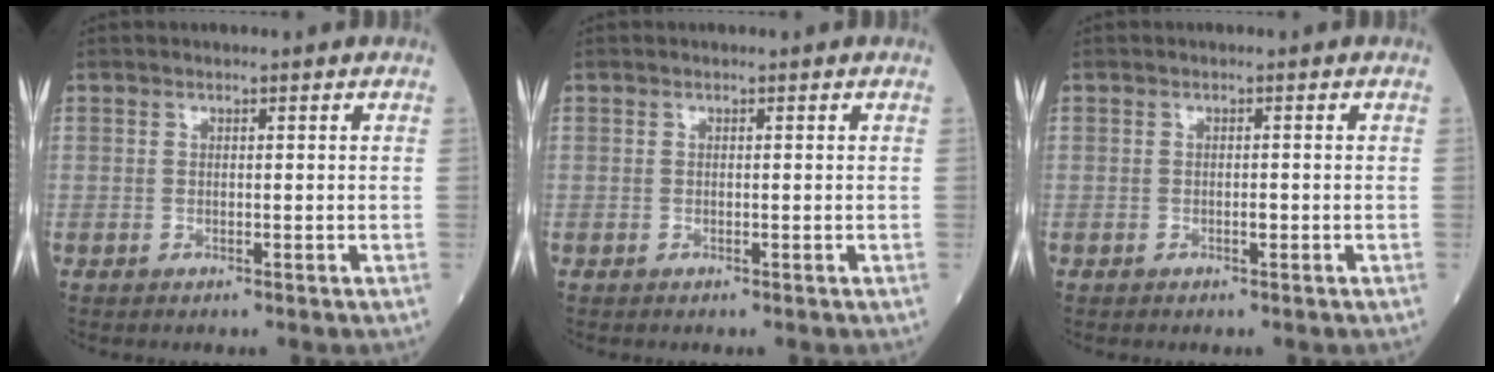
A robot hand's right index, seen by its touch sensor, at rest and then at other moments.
{"total": 0.0}
{"total": 1.0, "force": [-0.4, 0.5, 0.7], "torque": [-0.019, 0.000, -0.006]}